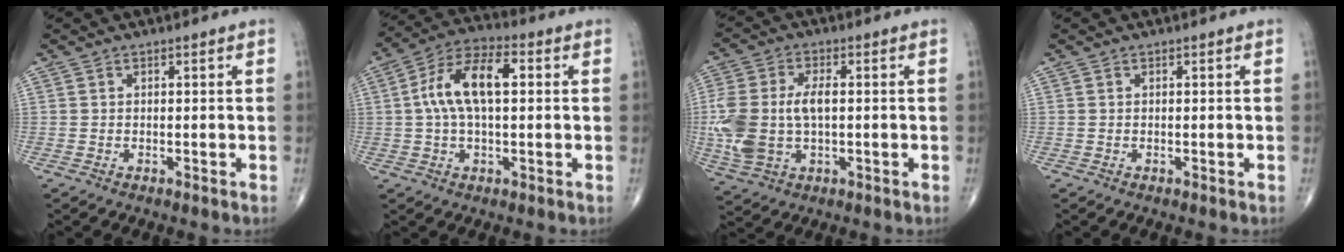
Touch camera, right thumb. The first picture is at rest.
{"total": 12.3, "force": [1.7, 5.9, 10.7], "torque": [-0.203, 0.030, 0.024]}
{"total": 13.1, "force": [-0.3, 7.5, 10.7], "torque": [-0.255, 0.007, 0.000]}
{"total": 0.0}